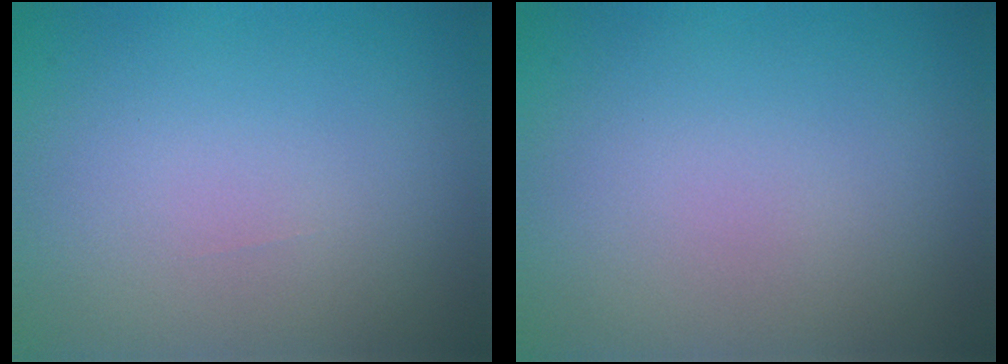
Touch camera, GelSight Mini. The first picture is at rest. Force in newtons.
{"total": 0.0}